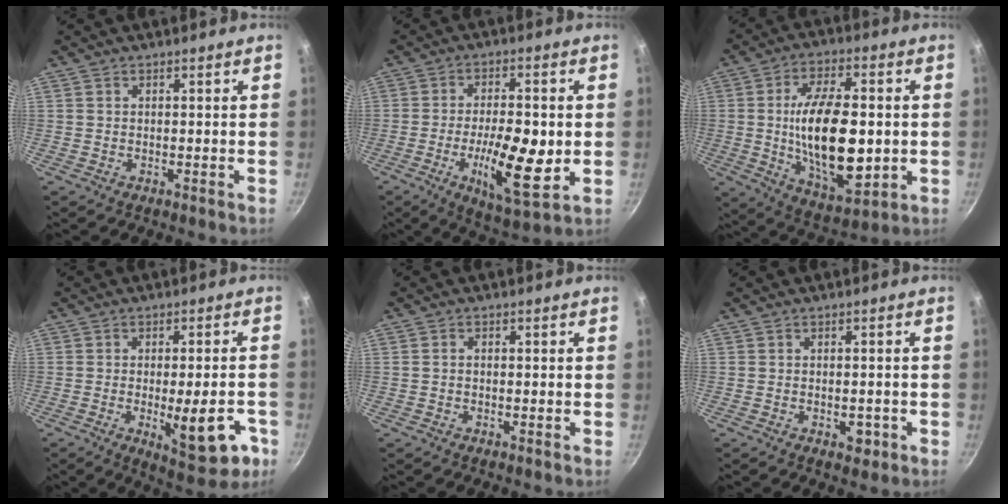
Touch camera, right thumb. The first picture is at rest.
{"total": 14.1, "force": [-2.6, 4.8, 13.0], "torque": [-0.211, -0.005, -0.039]}
{"total": 20.2, "force": [-0.8, 9.8, 17.7], "torque": [-0.285, -0.004, -0.006]}
{"total": 12.6, "force": [-4.0, 4.4, 11.2], "torque": [-0.121, 0.007, -0.042]}
{"total": 0.8, "force": [-0.1, 0.6, 0.5], "torque": [-0.010, 0.005, -0.002]}
{"total": 2.8, "force": [-1.0, 1.7, 1.9], "torque": [-0.014, 0.007, -0.010]}